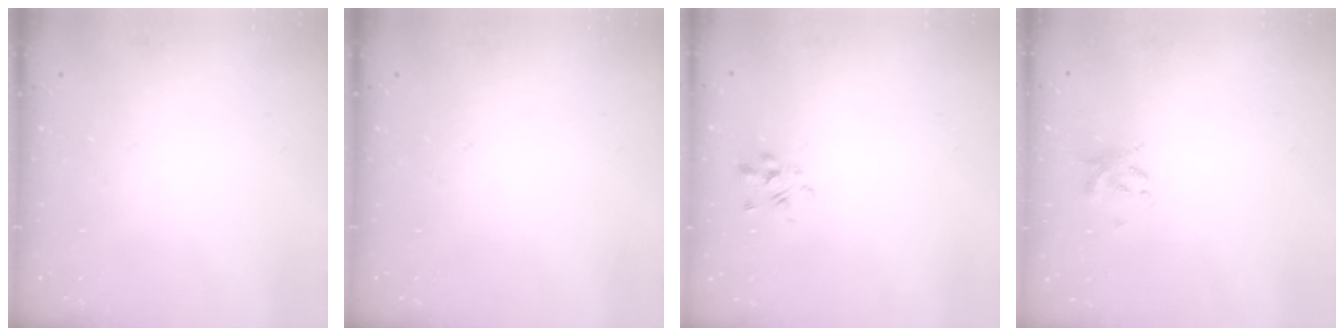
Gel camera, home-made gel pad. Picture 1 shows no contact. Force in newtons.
{"total": 0.0}
{"total": 1.4, "press": 1.2, "slide": 0.8}
{"total": 2.8, "press": 2.8, "slide": 0.6}